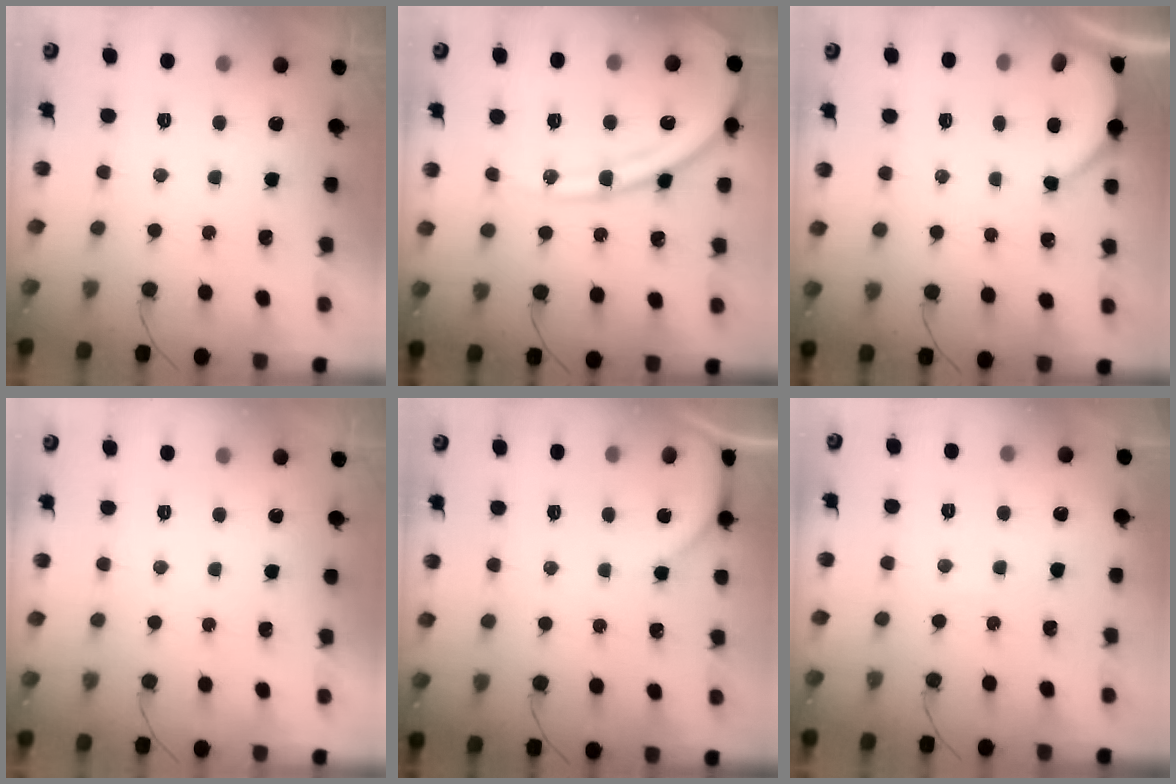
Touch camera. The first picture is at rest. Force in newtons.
{"total": 16.6, "press": 16.5, "slide": 1.9}
{"total": 2.2, "press": 2.2, "slide": 0.2}
{"total": 0.0}
{"total": 3.1, "press": 3.1, "slide": 0.2}
{"total": 2.4, "press": 2.3, "slide": 0.3}